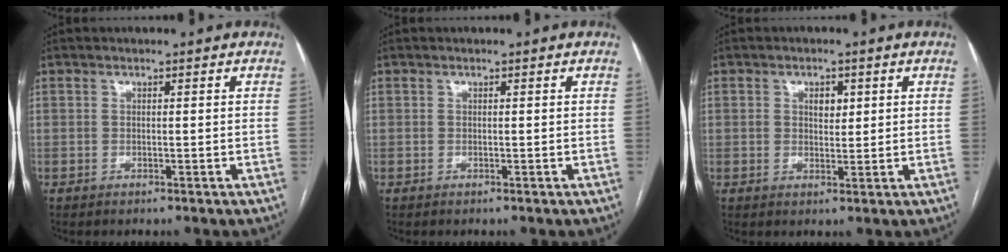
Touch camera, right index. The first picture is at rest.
{"total": 0.0}
{"total": 2.6, "force": [0.9, 1.6, 1.9], "torque": [-0.028, 0.004, 0.014]}